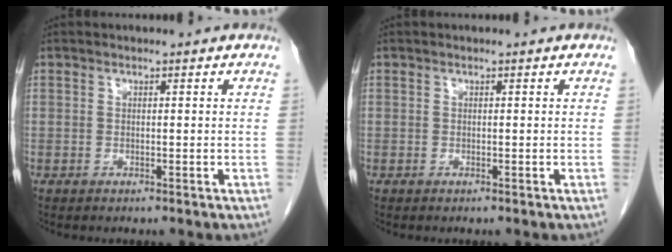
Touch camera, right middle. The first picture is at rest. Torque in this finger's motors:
{"motor_torque": [0.14, -0.04, 0.08, 0.01]}